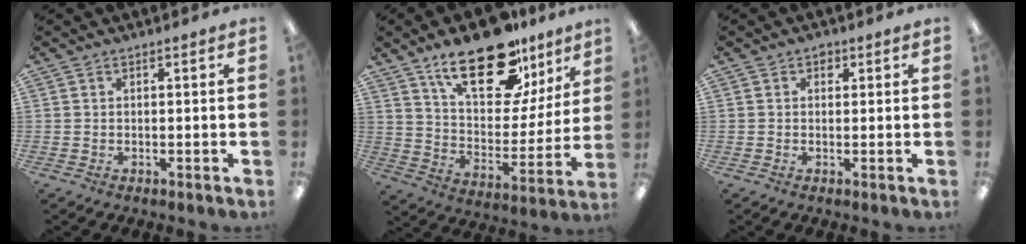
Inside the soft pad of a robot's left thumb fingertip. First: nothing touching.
{"total": 23.8, "force": [15.8, 10.5, 14.4], "torque": [-0.226, -0.091, 0.271]}
{"total": 1.6, "force": [0.8, 1.2, 0.8], "torque": [0.000, -0.003, 0.010]}